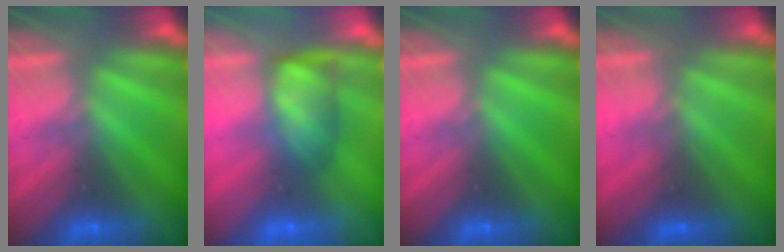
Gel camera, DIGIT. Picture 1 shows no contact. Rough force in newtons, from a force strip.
{"total": 4.6}
{"total": 0.0}
{"total": 4.9}